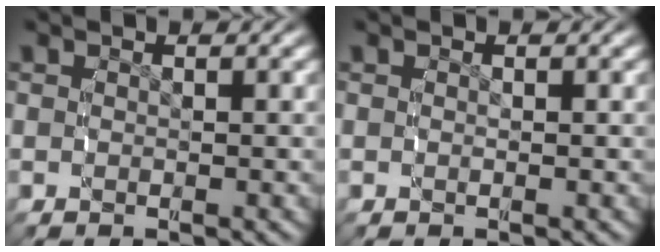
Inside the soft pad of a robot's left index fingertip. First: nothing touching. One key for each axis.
{"total": 0.0}